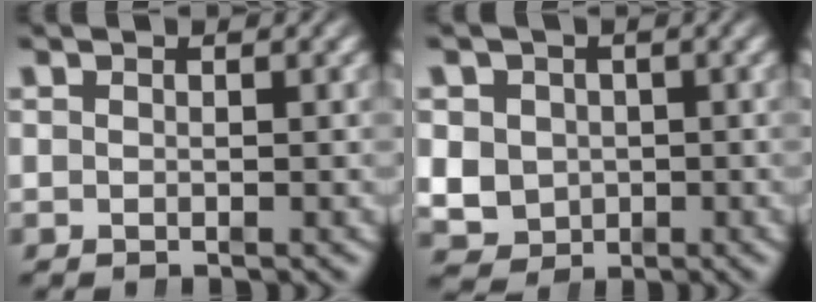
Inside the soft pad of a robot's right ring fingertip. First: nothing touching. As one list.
[{"total": 7.6, "force": [-1.2, 7.0, 2.8], "torque": [-0.069, -0.032, -0.011]}]